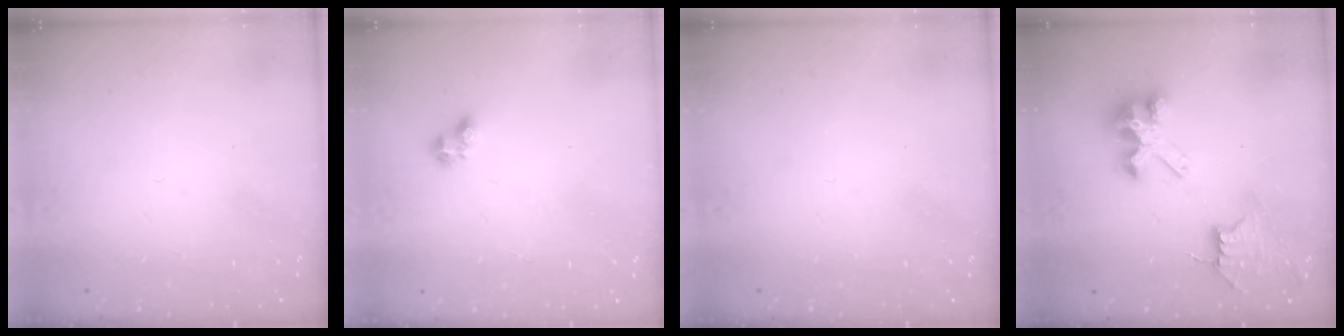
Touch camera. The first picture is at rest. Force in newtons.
{"total": 2.7, "press": 2.7, "slide": 0.4}
{"total": 0.0}
{"total": 8.2, "press": 8.2, "slide": 0.7}